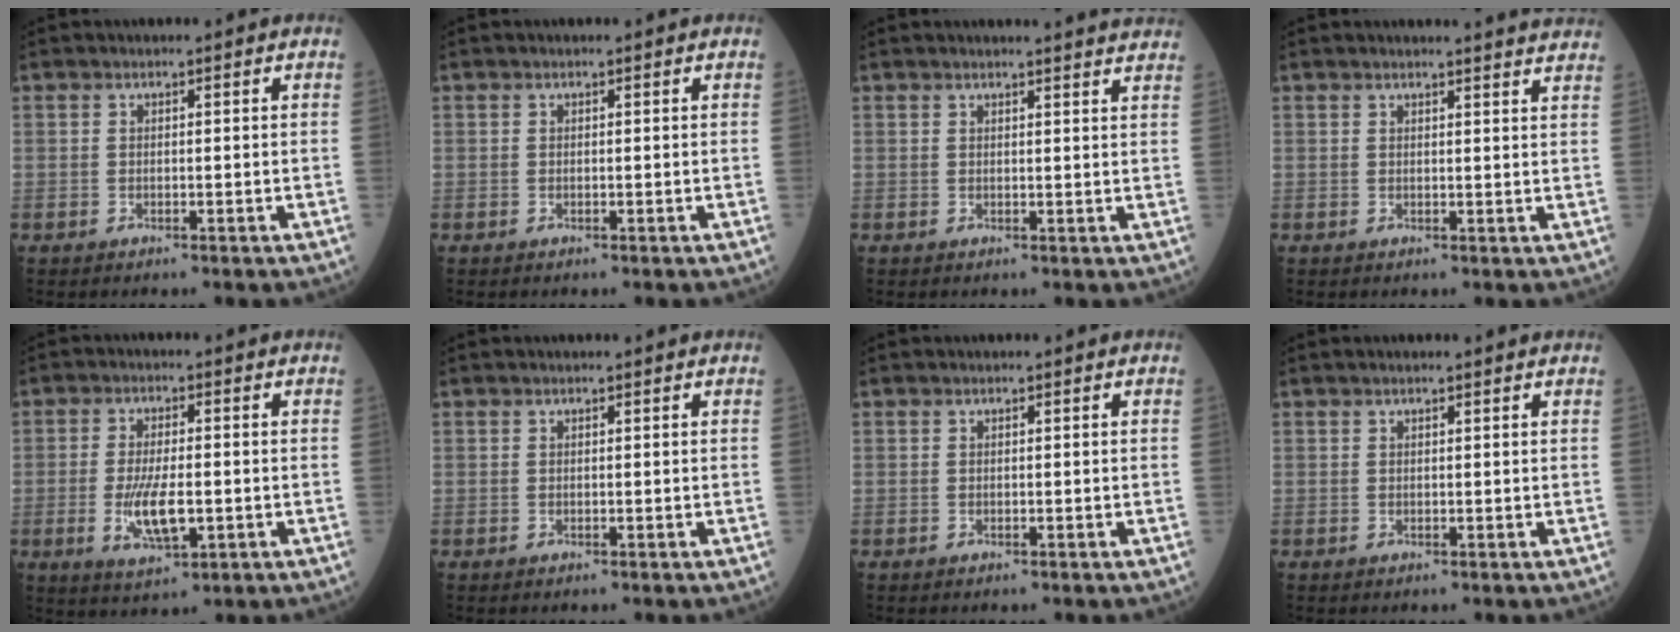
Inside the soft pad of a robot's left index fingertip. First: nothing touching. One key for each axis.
{"total": 0.0}
{"total": 6.2, "fx": 6.0, "fy": -0.4, "fz": 1.1, "tx": -0.002, "ty": -0.009, "tz": 0.040}
{"total": 7.4, "fx": 7.3, "fy": -0.4, "fz": 1.2, "tx": -0.002, "ty": -0.024, "tz": 0.054}
{"total": 7.1, "fx": -1.7, "fy": 2.2, "fz": 6.6, "tx": -0.133, "ty": -0.012, "tz": -0.025}
{"total": 0.0}
{"total": 0.0}
{"total": 0.0}